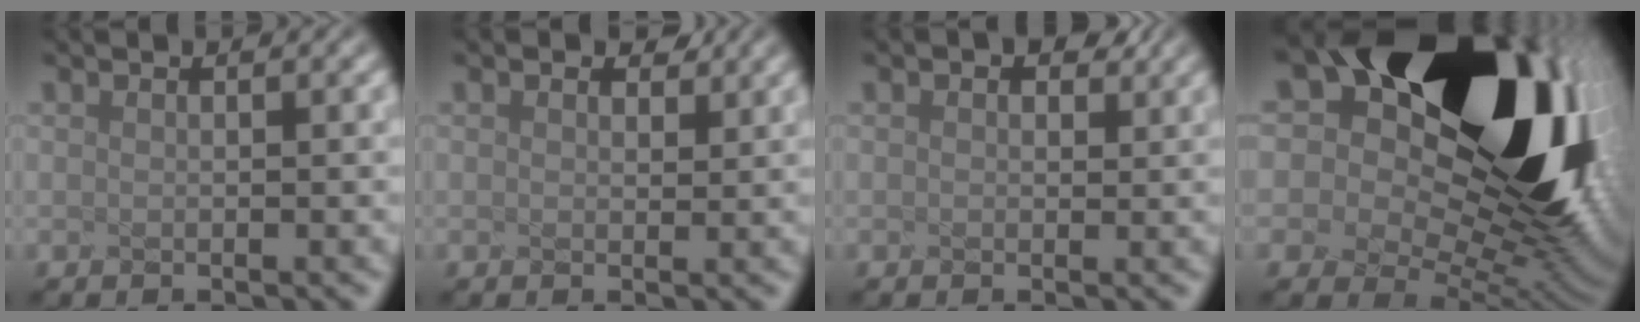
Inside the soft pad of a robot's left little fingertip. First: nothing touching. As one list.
[{"total": 0.9, "force": [0.7, -0.4, -0.5], "torque": [-0.011, -0.010, 0.027]}, {"total": 0.6, "force": [0.5, -0.1, 0.2], "torque": [-0.020, -0.013, 0.028]}, {"total": 19.6, "force": [7.9, 12.3, 13.1], "torque": [-0.224, 0.056, 0.180]}]